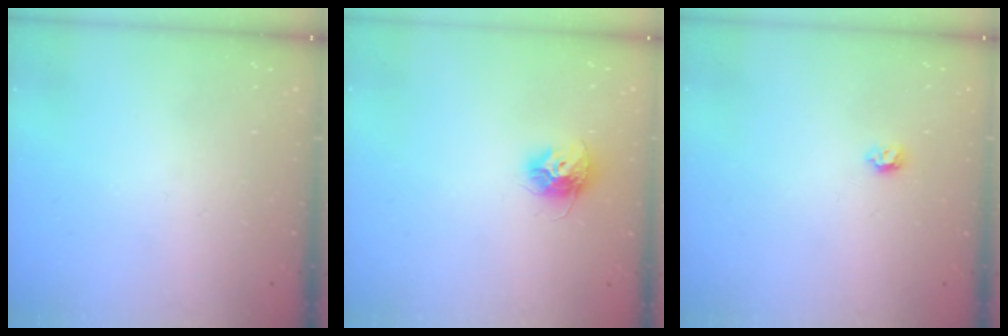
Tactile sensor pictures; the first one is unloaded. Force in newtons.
{"total": 9.8, "press": 9.8, "slide": 0.3}
{"total": 4.0, "press": 3.9, "slide": 0.6}